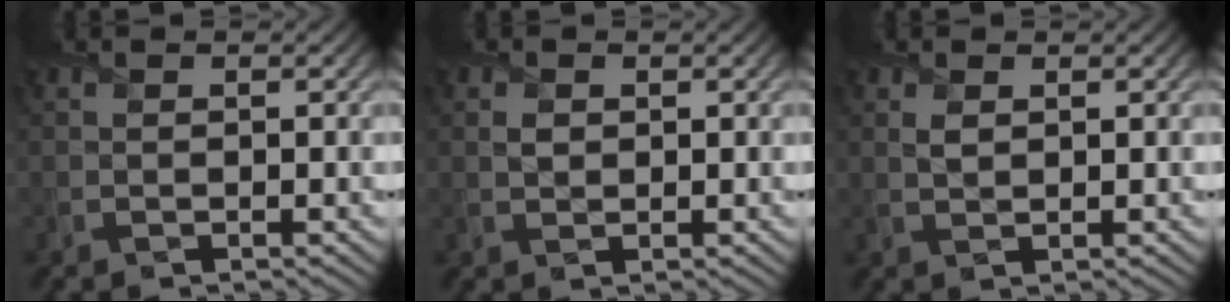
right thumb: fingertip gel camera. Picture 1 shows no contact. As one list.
[{"total": 1.0, "force": [0.2, 0.9, 0.2], "torque": [-0.004, -0.004, 0.007]}, {"total": 0.8, "force": [0.5, 0.6, 0.4], "torque": [-0.011, -0.003, 0.016]}]